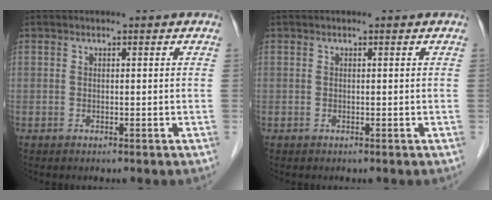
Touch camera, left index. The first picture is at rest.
{"total": 0.0}